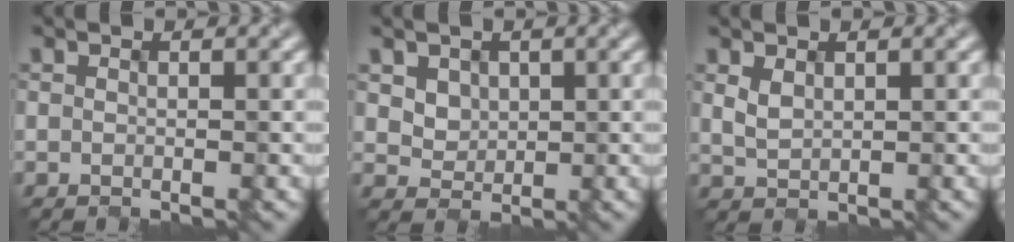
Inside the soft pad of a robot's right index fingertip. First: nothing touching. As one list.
[{"total": 3.5, "force": [1.6, 2.8, 1.3], "torque": [-0.045, 0.006, 0.036]}, {"total": 1.3, "force": [0.6, 0.8, 0.8], "torque": [-0.024, -0.002, 0.016]}]